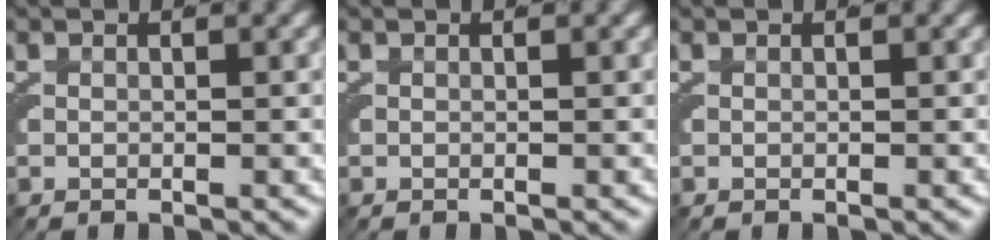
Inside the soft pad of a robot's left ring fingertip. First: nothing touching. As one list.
[{"total": 0.0}, {"total": 0.0}]